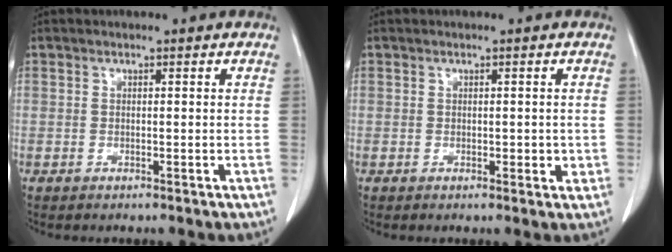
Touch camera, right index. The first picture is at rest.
{"total": 1.9, "force": [-0.1, 1.2, 1.4], "torque": [-0.013, 0.001, 0.001]}